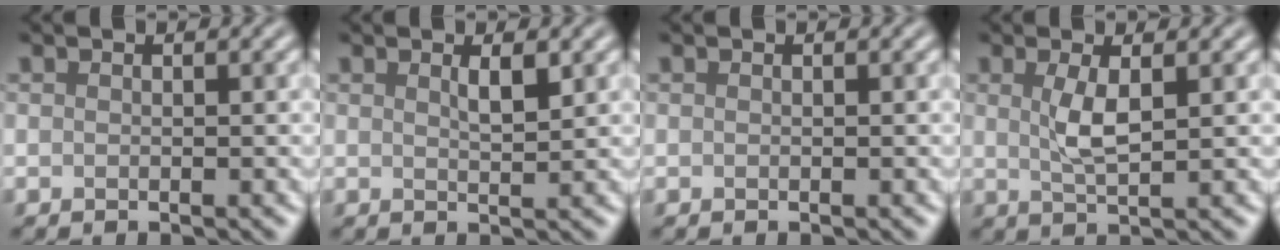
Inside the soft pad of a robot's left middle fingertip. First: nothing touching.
{"total": 1.6, "force": [0.9, 0.3, 1.2], "torque": [-0.022, -0.001, 0.013]}
{"total": 0.0}
{"total": 2.7, "force": [0.7, 0.8, 2.5], "torque": [-0.055, -0.001, 0.014]}